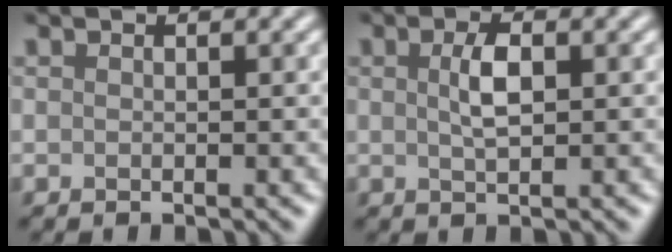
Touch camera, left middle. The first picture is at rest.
{"total": 2.4, "force": [0.5, 0.9, 2.2], "torque": [-0.047, 0.002, 0.009]}